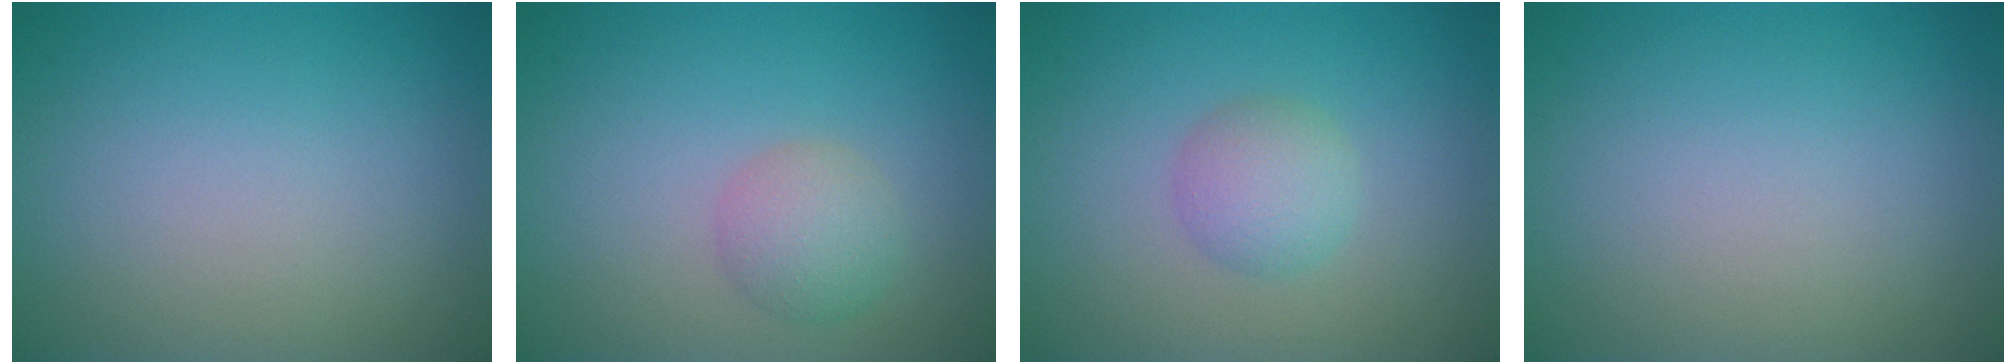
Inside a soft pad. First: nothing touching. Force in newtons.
{"total": 2.5, "press": 2.5, "slide": 0.1}
{"total": 2.5, "press": 2.5, "slide": 0.1}
{"total": 0.0}